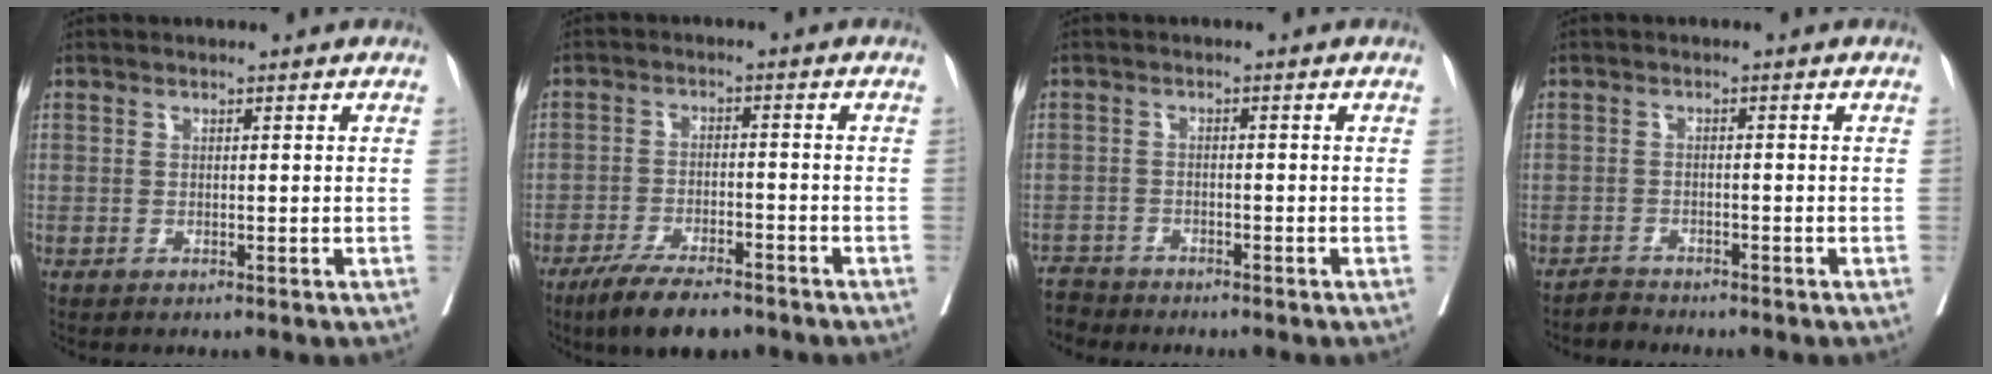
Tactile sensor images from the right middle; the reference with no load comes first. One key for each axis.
{"total": 8.4, "fx": -6.4, "fy": 2.3, "fz": 4.9, "tx": -0.082, "ty": -0.012, "tz": -0.110}
{"total": 4.5, "fx": -4.0, "fy": 2.1, "fz": -0.5, "tx": 0.009, "ty": -0.003, "tz": -0.074}
{"total": 1.6, "fx": -1.5, "fy": 0.3, "fz": -0.5, "tx": 0.007, "ty": -0.004, "tz": -0.029}